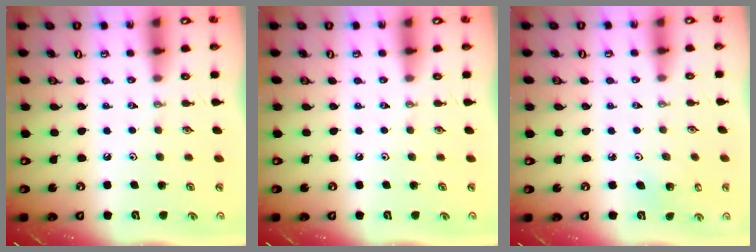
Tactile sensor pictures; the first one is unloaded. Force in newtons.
{"total": 0.0}
{"total": 3.5, "press": 3.5, "slide": 0.2}